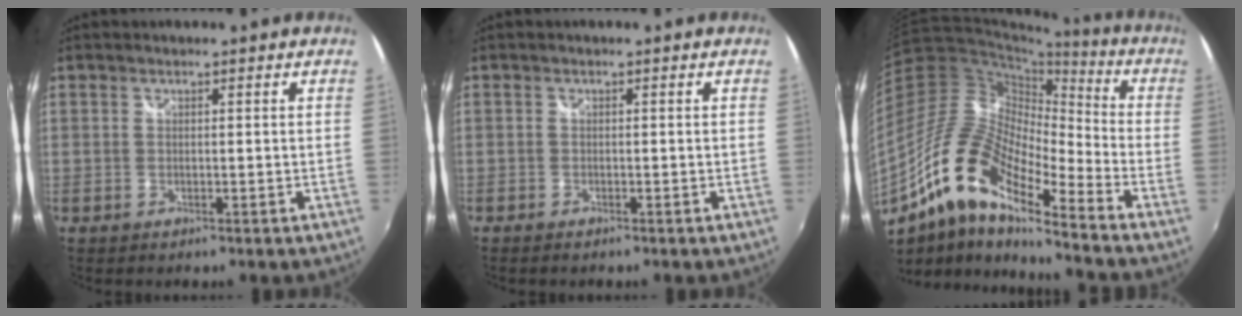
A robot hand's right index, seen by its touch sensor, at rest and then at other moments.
{"total": 1.1, "force": [-1.0, 0.5, 0.2], "torque": [-0.008, -0.003, -0.020]}
{"total": 16.8, "force": [-10.2, 4.8, 12.5], "torque": [-0.221, 0.000, -0.213]}